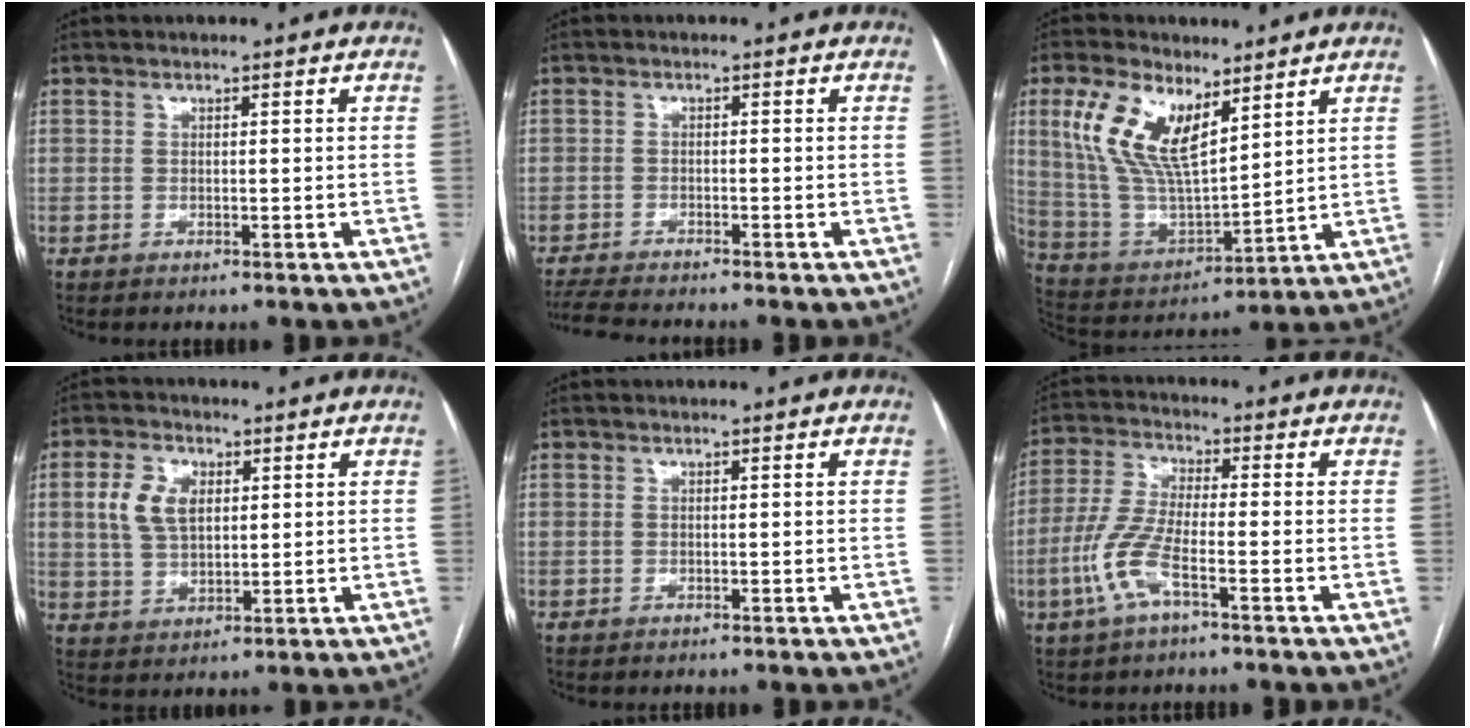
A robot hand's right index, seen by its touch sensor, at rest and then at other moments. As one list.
[{"total": 6.1, "force": [-5.7, 0.7, 2.0], "torque": [-0.032, -0.016, -0.096]}, {"total": 14.5, "force": [7.0, 5.8, 11.2], "torque": [-0.238, 0.011, 0.144]}, {"total": 6.9, "force": [1.9, 4.3, 5.1], "torque": [-0.115, 0.013, 0.042]}, {"total": 0.0}, {"total": 8.0, "force": [-3.3, 1.6, 7.1], "torque": [-0.167, 0.000, -0.070]}]